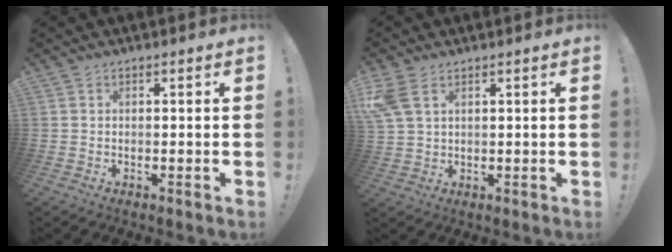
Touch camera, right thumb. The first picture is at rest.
{"total": 6.8, "force": [3.3, 3.8, 4.5], "torque": [-0.098, -0.007, 0.067]}